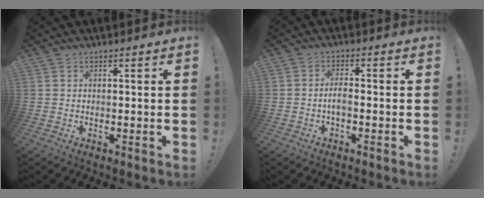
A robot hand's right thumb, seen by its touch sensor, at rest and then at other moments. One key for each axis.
{"total": 3.4, "fx": -1.2, "fy": 1.0, "fz": 3.0, "tx": -0.064, "ty": -0.003, "tz": -0.024}